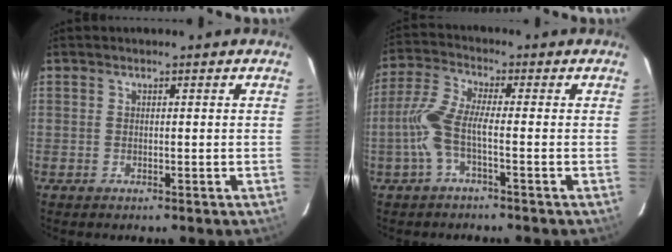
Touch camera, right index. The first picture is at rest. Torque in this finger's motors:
{"motor_torque": [0.83, -0.40, 0.56, 0.15]}